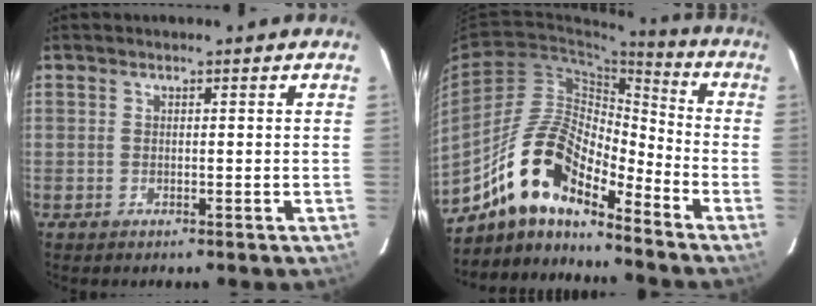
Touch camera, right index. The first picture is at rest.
{"total": 14.8, "force": [-11.3, 4.6, 8.3], "torque": [-0.152, 0.009, -0.223]}